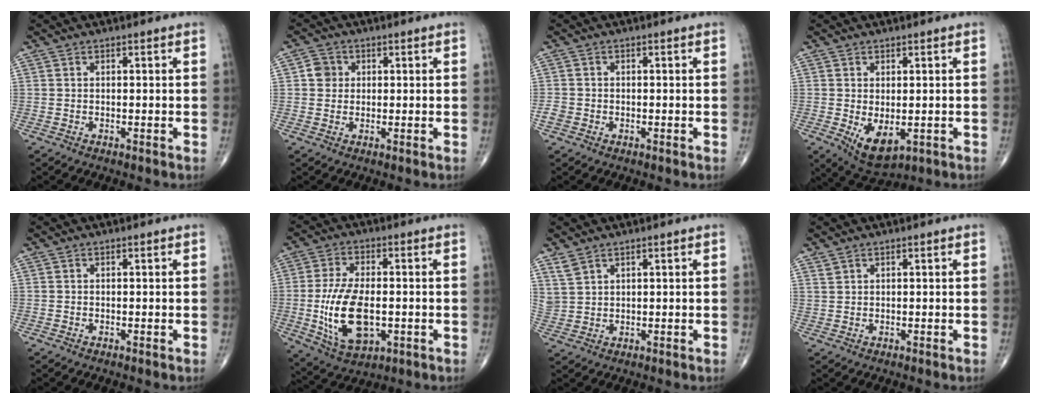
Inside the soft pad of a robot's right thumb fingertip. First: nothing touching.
{"total": 3.2, "force": [0.5, 3.0, 1.0], "torque": [0.001, 0.003, 0.004]}
{"total": 1.8, "force": [-0.6, 1.5, 0.7], "torque": [-0.009, 0.004, -0.015]}
{"total": 6.7, "force": [-1.3, 3.6, 5.6], "torque": [-0.081, -0.013, -0.006]}
{"total": 0.0}
{"total": 14.4, "force": [-2.2, 7.5, 12.1], "torque": [-0.229, -0.003, -0.029]}
{"total": 3.1, "force": [2.5, 1.4, 1.2], "torque": [-0.024, -0.009, 0.060]}
{"total": 1.0, "force": [0.8, 0.4, 0.3], "torque": [0.001, -0.003, 0.018]}